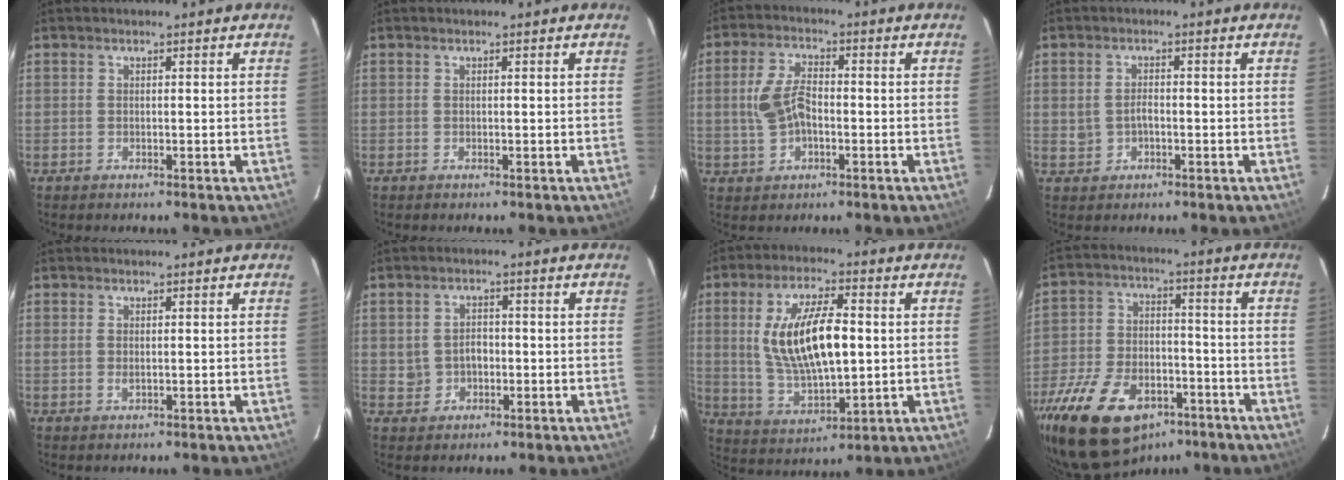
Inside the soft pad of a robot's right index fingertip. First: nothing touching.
{"total": 0.0}
{"total": 7.2, "force": [-0.9, 4.2, 5.8], "torque": [-0.121, 0.009, -0.009]}
{"total": 2.9, "force": [-0.4, 2.1, 1.9], "torque": [-0.039, 0.004, -0.003]}
{"total": 0.9, "force": [0.2, 0.4, 0.8], "torque": [-0.018, -0.001, 0.004]}
{"total": 3.8, "force": [-0.3, 3.4, 1.7], "torque": [-0.035, 0.010, 0.002]}
{"total": 15.4, "force": [1.7, 6.2, 14.0], "torque": [-0.268, 0.000, 0.045]}
{"total": 22.4, "force": [-14.0, 12.6, 12.2], "torque": [-0.269, -0.013, -0.221]}